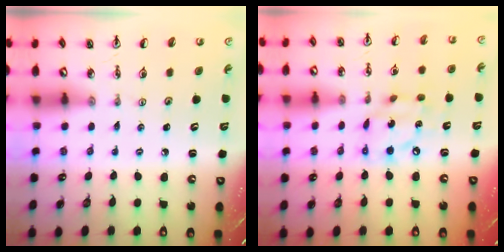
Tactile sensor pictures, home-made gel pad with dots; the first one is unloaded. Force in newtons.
{"total": 10.0, "press": 10.0, "slide": 1.1}